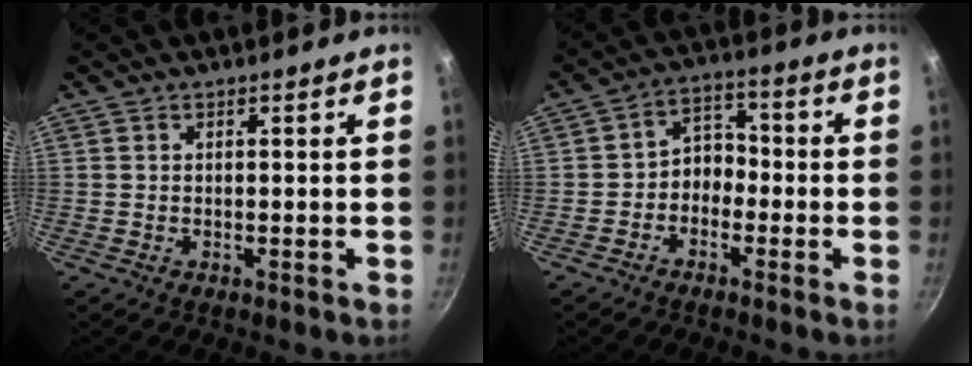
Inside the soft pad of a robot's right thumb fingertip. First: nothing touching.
{"total": 5.5, "force": [-1.9, 4.3, 3.0], "torque": [-0.012, 0.036, -0.043]}